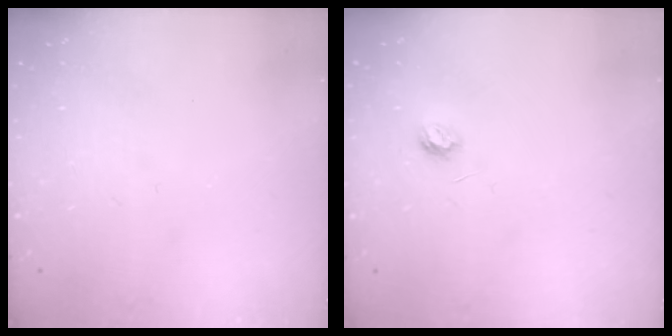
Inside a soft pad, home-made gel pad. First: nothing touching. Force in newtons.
{"total": 3.5, "press": 3.5, "slide": 0.5}